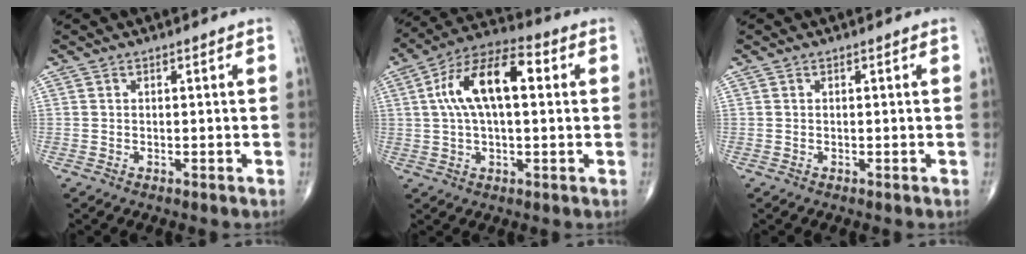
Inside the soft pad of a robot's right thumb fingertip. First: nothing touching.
{"total": 14.4, "force": [2.7, 6.7, 12.5], "torque": [-0.228, 0.033, 0.040]}
{"total": 0.0}